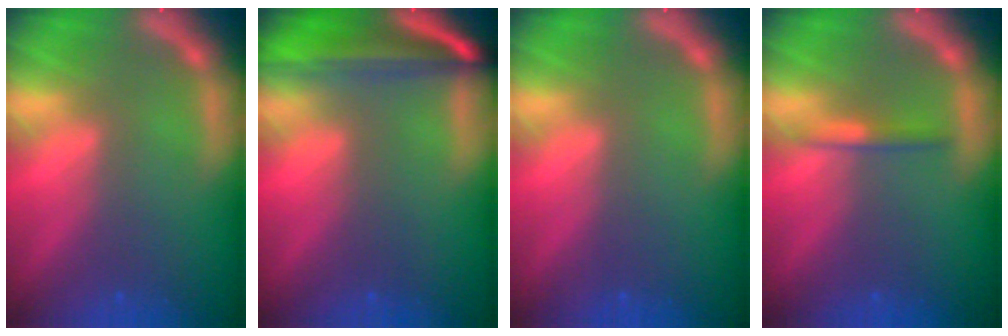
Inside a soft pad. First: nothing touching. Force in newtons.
{"total": 8.6}
{"total": 0.0}
{"total": 1.4}